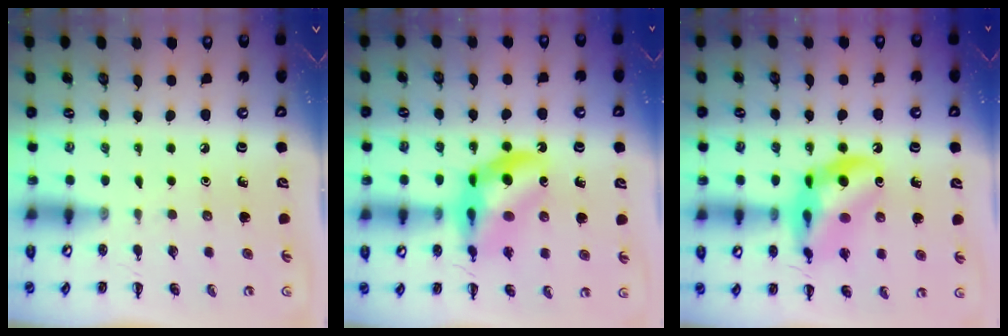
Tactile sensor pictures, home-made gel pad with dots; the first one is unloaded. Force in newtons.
{"total": 12.2, "press": 11.7, "slide": 3.5}
{"total": 14.9, "press": 14.6, "slide": 3.1}